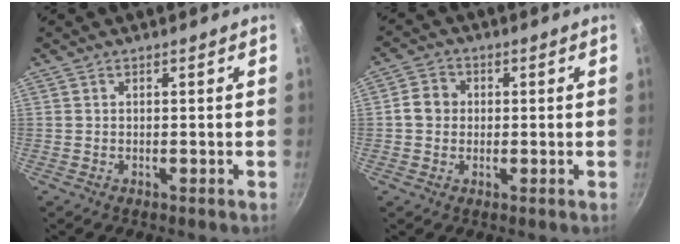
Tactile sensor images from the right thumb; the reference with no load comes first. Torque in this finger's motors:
{"motor_torque": [-0.29, 0.65, 0.66, -0.45, 0.00]}